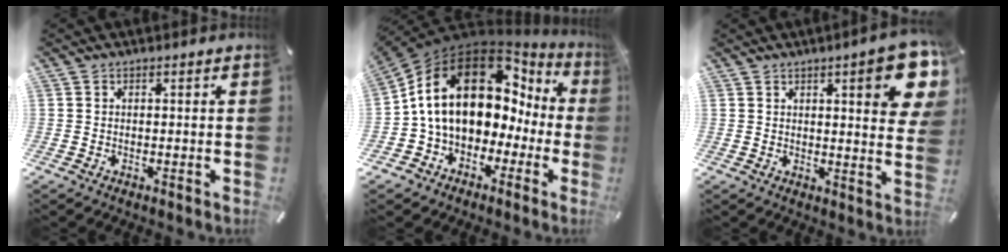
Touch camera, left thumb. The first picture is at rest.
{"total": 17.3, "force": [4.9, 12.2, 11.3], "torque": [-0.213, -0.029, 0.084]}
{"total": 12.4, "force": [5.5, 3.1, 10.7], "torque": [-0.129, -0.033, 0.084]}